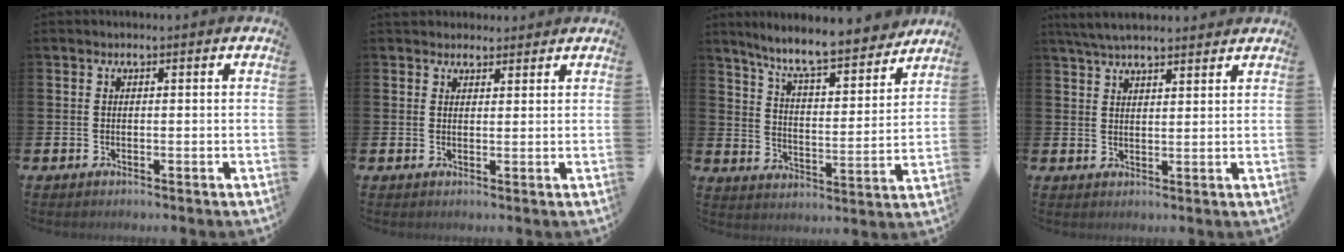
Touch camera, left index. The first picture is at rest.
{"total": 2.6, "force": [2.3, 1.0, -0.1], "torque": [0.008, -0.007, 0.041]}
{"total": 9.3, "force": [8.5, 0.9, 3.5], "torque": [-0.096, -0.059, 0.146]}
{"total": 4.8, "force": [4.4, 0.9, 1.5], "torque": [-0.040, -0.011, 0.082]}